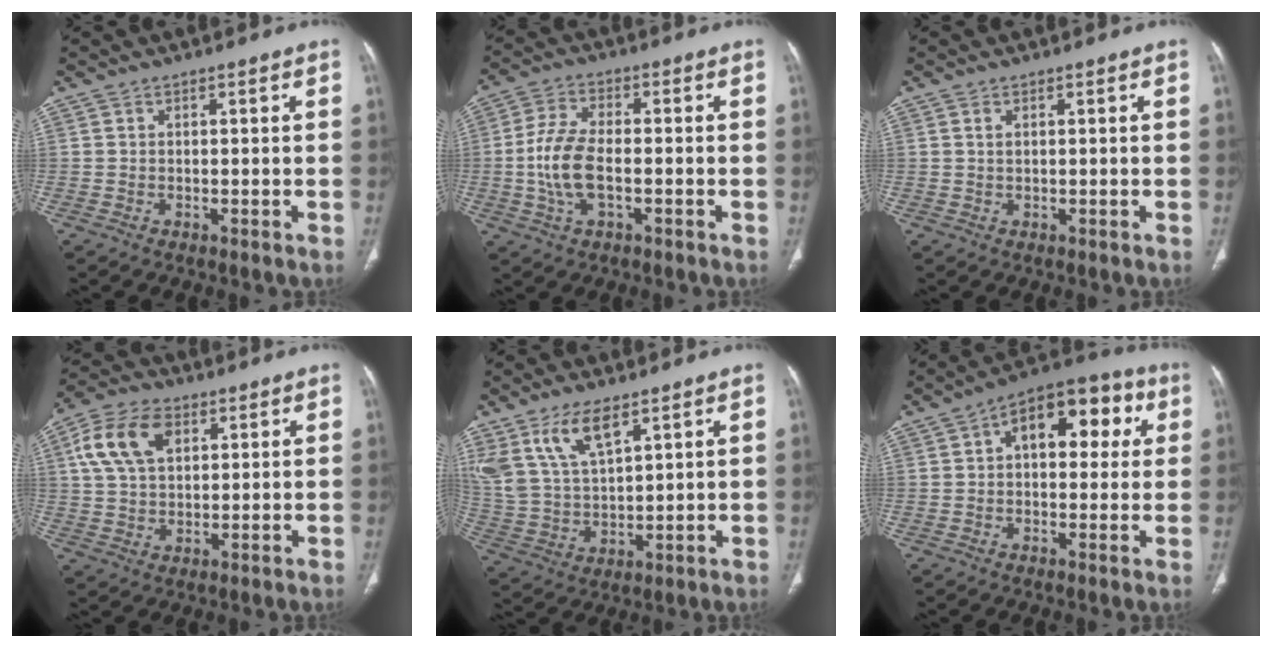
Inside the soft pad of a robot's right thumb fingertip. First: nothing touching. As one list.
[{"total": 9.5, "force": [-1.6, 4.7, 8.1], "torque": [-0.174, 0.015, -0.032]}, {"total": 1.0, "force": [0.5, 0.4, 0.8], "torque": [-0.019, 0.003, 0.012]}, {"total": 11.7, "force": [4.1, 7.4, 8.2], "torque": [-0.150, 0.008, 0.076]}, {"total": 11.6, "force": [7.0, 4.9, 7.9], "torque": [-0.155, -0.021, 0.151]}, {"total": 15.0, "force": [3.8, 8.5, 11.7], "torque": [-0.118, 0.030, 0.047]}]